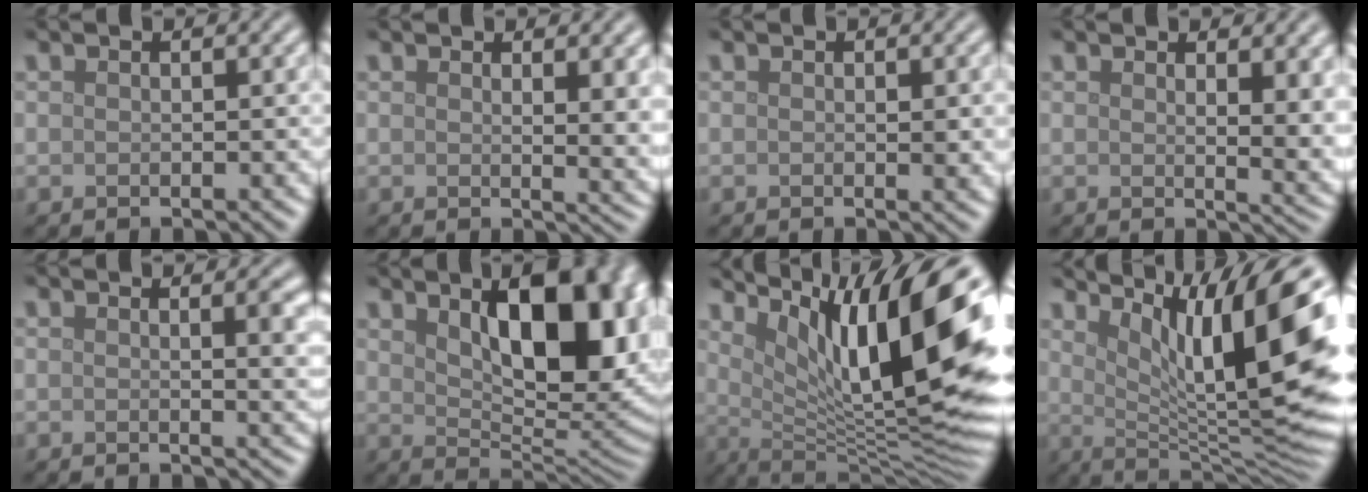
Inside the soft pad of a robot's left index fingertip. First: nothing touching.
{"total": 3.8, "force": [1.6, 1.4, 3.2], "torque": [-0.034, -0.004, 0.026]}
{"total": 1.1, "force": [0.1, 0.4, 1.0], "torque": [-0.016, -0.003, 0.001]}
{"total": 4.9, "force": [2.0, 1.9, 4.1], "torque": [-0.038, -0.006, 0.035]}
{"total": 4.0, "force": [1.3, 1.5, 3.4], "torque": [-0.029, 0.003, 0.017]}
{"total": 13.4, "force": [4.0, 6.4, 11.0], "torque": [-0.130, 0.001, 0.067]}
{"total": 15.9, "force": [5.9, 4.6, 14.0], "torque": [-0.199, 0.008, 0.108]}
{"total": 14.6, "force": [4.9, 3.8, 13.2], "torque": [-0.175, 0.003, 0.088]}